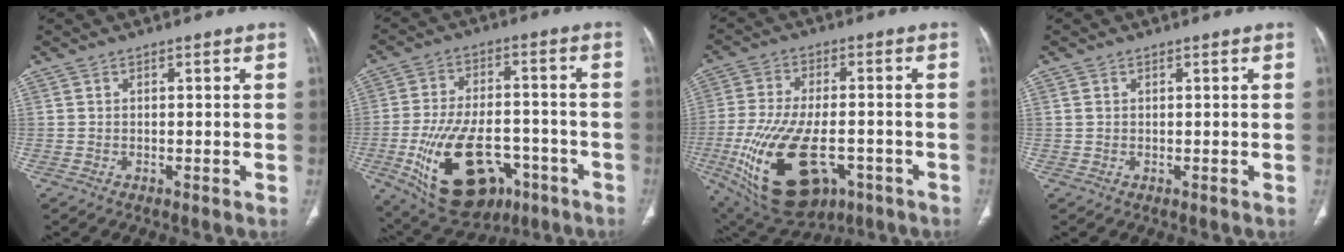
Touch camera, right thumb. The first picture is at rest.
{"total": 21.3, "force": [-8.2, 12.5, 15.2], "torque": [-0.254, 0.024, -0.111]}
{"total": 22.5, "force": [-7.1, 12.1, 17.6], "torque": [-0.361, -0.004, -0.097]}
{"total": 0.9, "force": [0.4, 0.7, 0.4], "torque": [-0.008, 0.004, 0.011]}